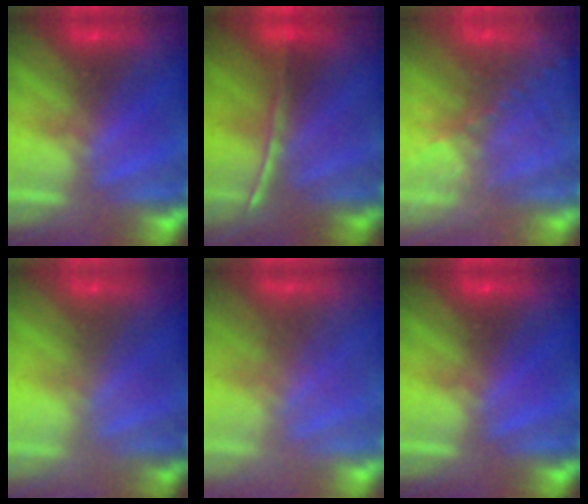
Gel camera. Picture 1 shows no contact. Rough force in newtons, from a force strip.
{"total": 1.6}
{"total": 9.6}
{"total": 9.2}
{"total": 3.0}
{"total": 0.0}